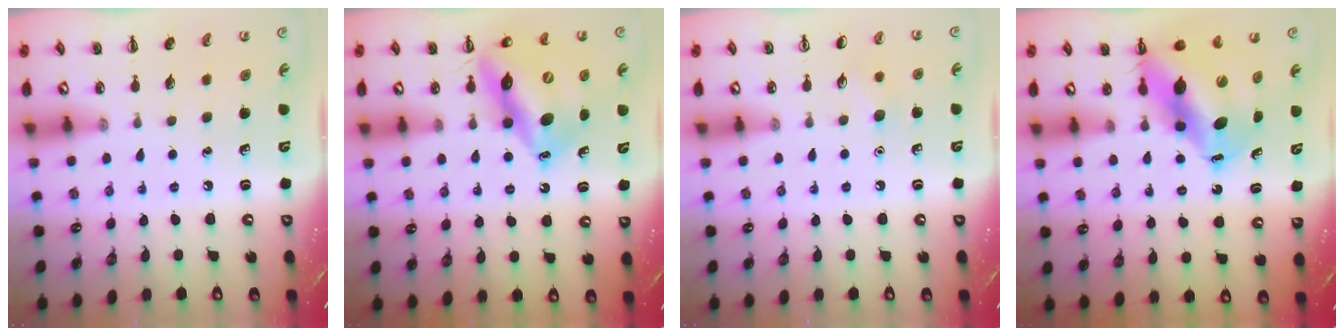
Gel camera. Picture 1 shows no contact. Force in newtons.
{"total": 15.8, "press": 15.1, "slide": 4.5}
{"total": 5.2, "press": 5.0, "slide": 1.5}
{"total": 13.7, "press": 13.1, "slide": 3.9}